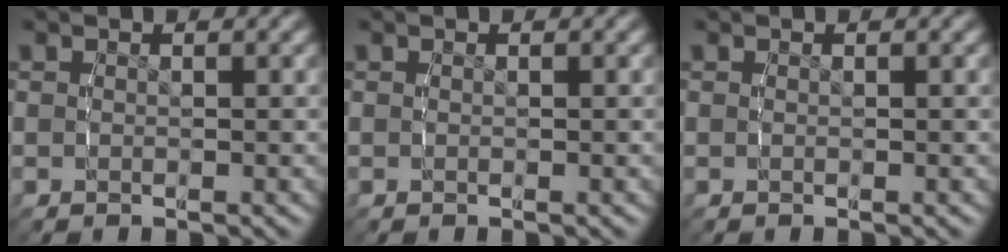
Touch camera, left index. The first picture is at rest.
{"total": 0.0}
{"total": 0.0}